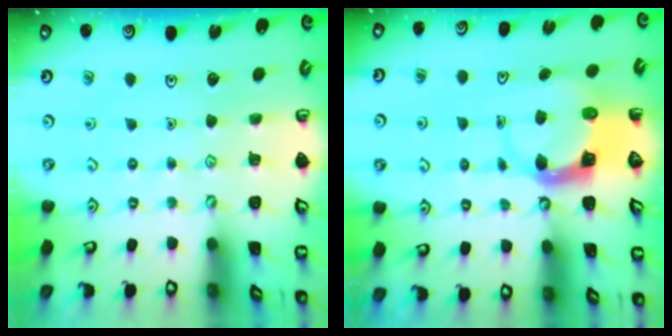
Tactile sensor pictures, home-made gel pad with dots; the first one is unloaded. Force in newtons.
{"total": 3.9, "press": 3.9, "slide": 0.6}